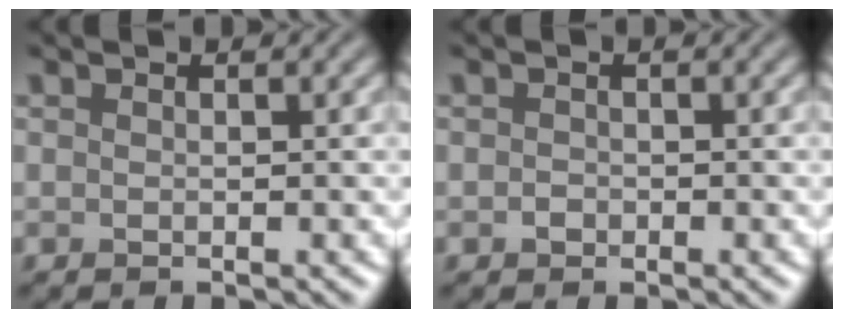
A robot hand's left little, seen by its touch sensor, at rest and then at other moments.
{"total": 0.8, "force": [-0.3, 0.7, 0.3], "torque": [-0.001, -0.002, -0.012]}